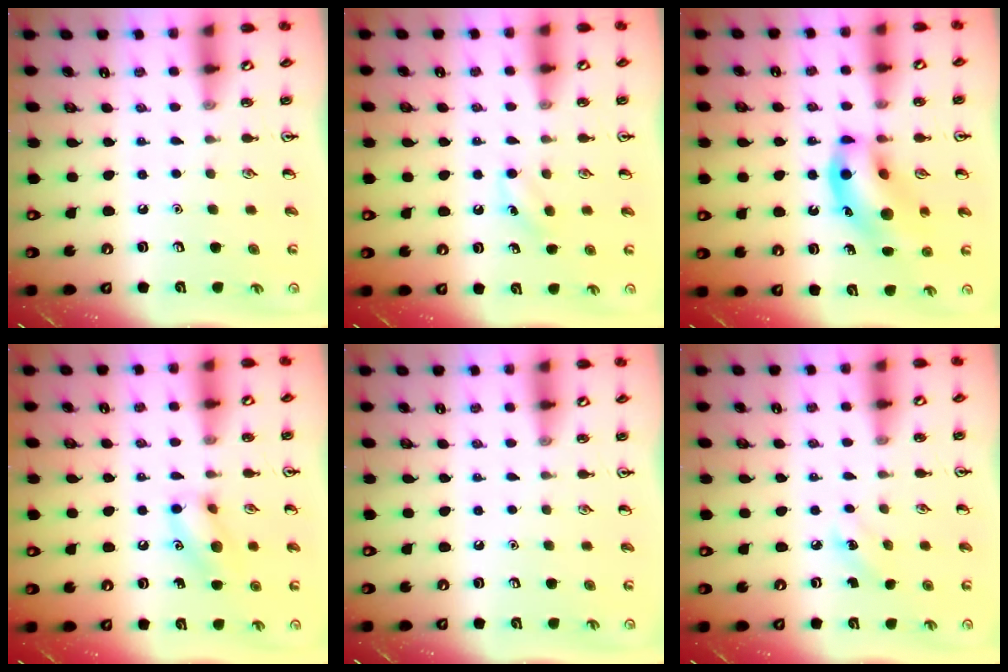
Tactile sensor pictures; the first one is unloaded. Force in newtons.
{"total": 5.7, "press": 5.6, "slide": 1.4}
{"total": 15.1, "press": 14.7, "slide": 3.4}
{"total": 10.2, "press": 10.2, "slide": 1.2}
{"total": 0.0}
{"total": 3.8, "press": 3.6, "slide": 1.2}